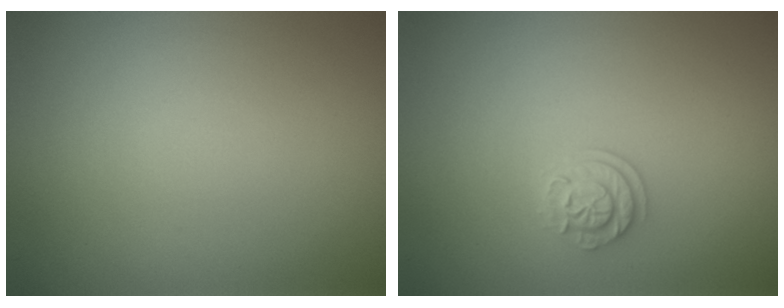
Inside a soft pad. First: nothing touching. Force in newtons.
{"total": 1.9, "press": 1.6, "slide": 1.1}